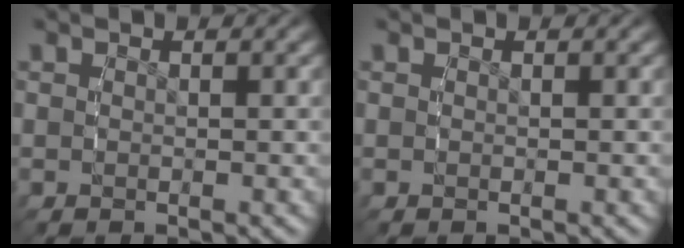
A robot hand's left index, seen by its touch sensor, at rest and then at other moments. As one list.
[{"total": 0.0}]